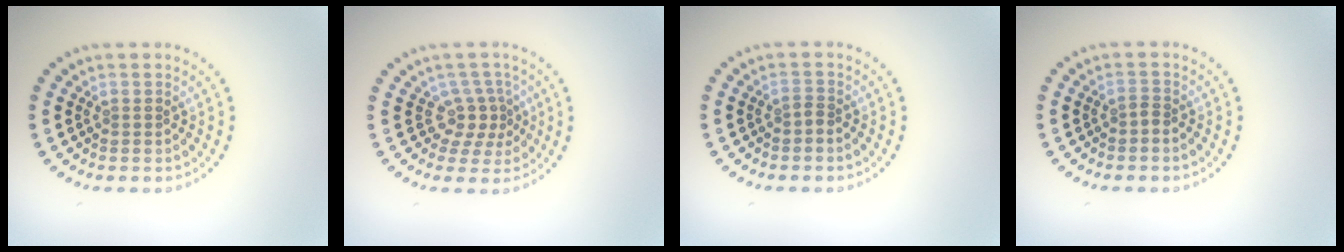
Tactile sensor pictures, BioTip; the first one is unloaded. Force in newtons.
{"total": 2.5, "press": 1.8, "slide": 1.8}
{"total": 0.7, "press": 0.4, "slide": 0.5}
{"total": 0.7, "press": 0.4, "slide": 0.5}